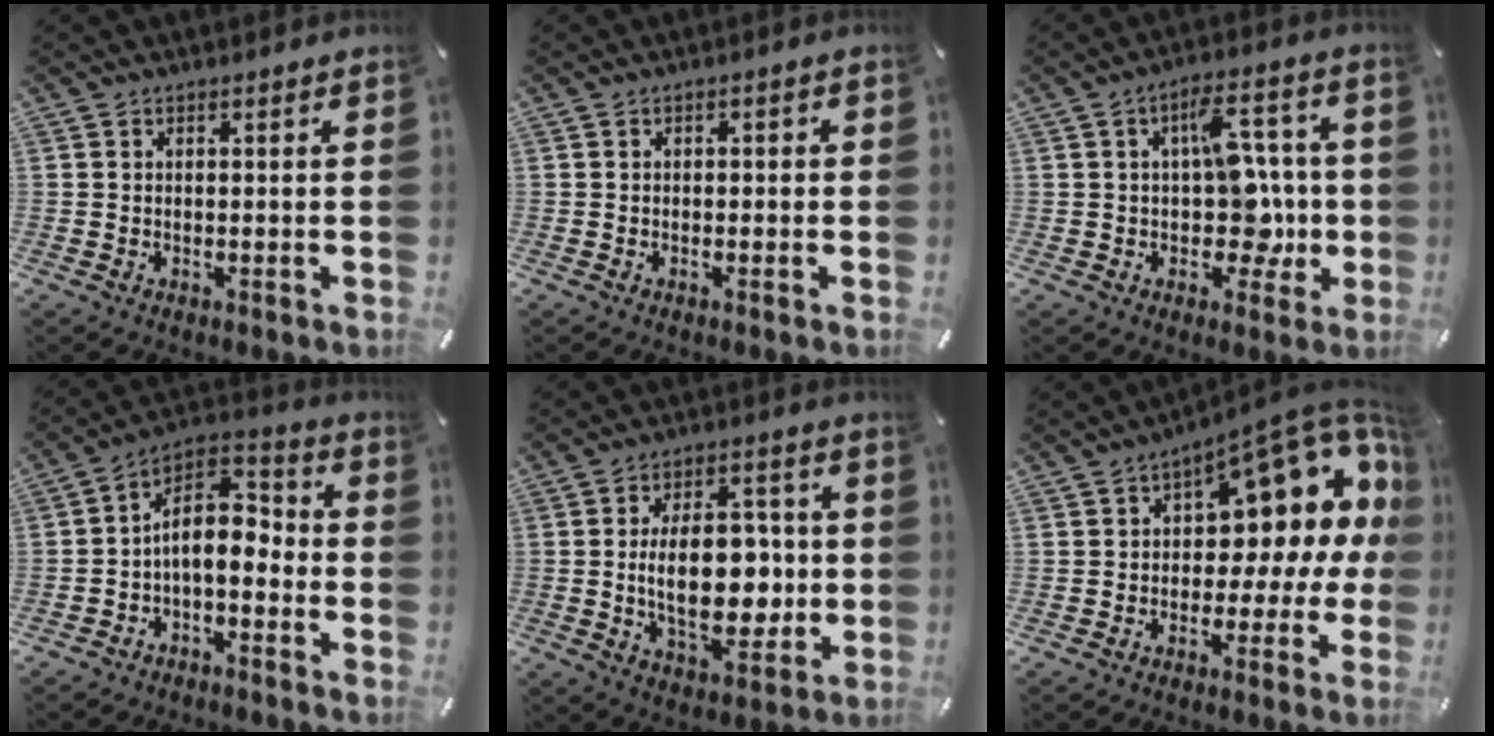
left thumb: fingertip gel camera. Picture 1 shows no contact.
{"total": 1.0, "force": [-0.6, 0.6, 0.5], "torque": [-0.010, 0.003, -0.012]}
{"total": 12.4, "force": [0.7, 8.2, 9.3], "torque": [-0.124, 0.005, 0.014]}
{"total": 9.5, "force": [-1.5, 6.4, 6.9], "torque": [-0.107, -0.001, -0.030]}
{"total": 16.6, "force": [-0.8, 9.4, 13.6], "torque": [-0.229, -0.004, -0.017]}
{"total": 15.0, "force": [7.2, 7.4, 10.9], "torque": [-0.137, -0.064, 0.116]}